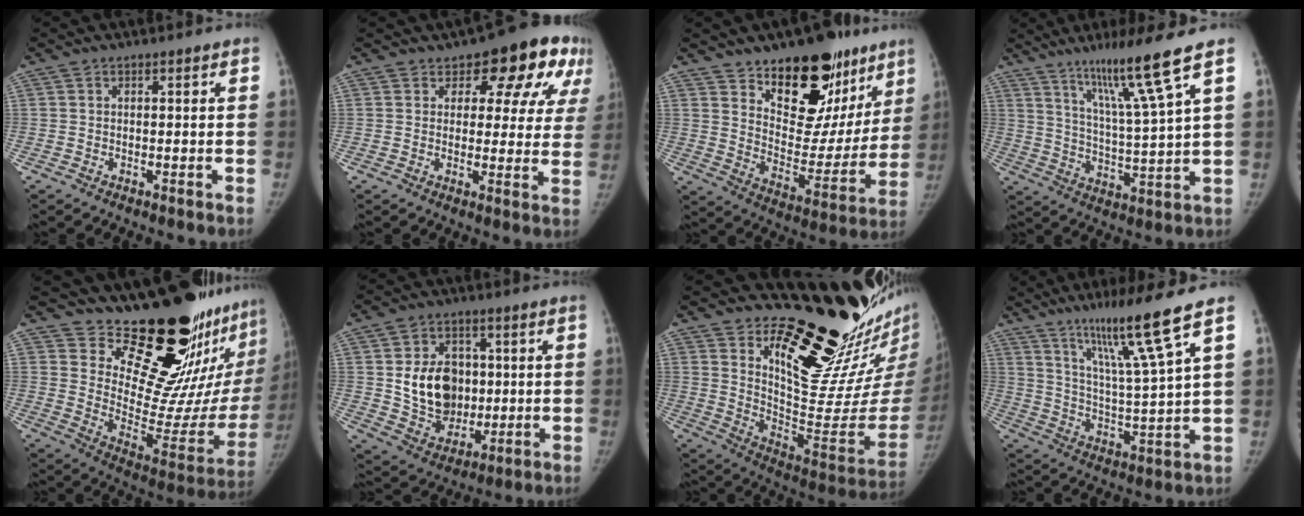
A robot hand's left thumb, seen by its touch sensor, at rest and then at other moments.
{"total": 13.5, "force": [7.6, 7.4, 8.4], "torque": [-0.043, -0.029, 0.081]}
{"total": 24.1, "force": [15.4, 13.0, 13.4], "torque": [-0.134, -0.081, 0.234]}
{"total": 12.9, "force": [8.2, -1.4, 9.8], "torque": [-0.165, -0.056, 0.146]}
{"total": 24.1, "force": [19.1, 7.5, 12.7], "torque": [-0.136, -0.183, 0.275]}
{"total": 13.9, "force": [1.2, 10.9, 8.5], "torque": [-0.095, -0.011, 0.035]}
{"total": 25.9, "force": [19.7, 7.7, 15.0], "torque": [-0.168, -0.179, 0.292]}
{"total": 13.7, "force": [9.0, -1.2, 10.2], "torque": [-0.172, -0.061, 0.159]}